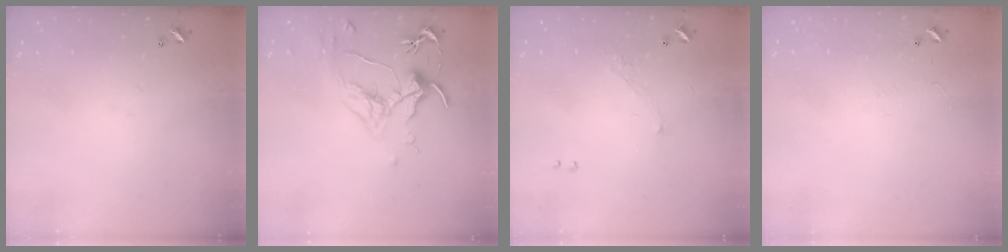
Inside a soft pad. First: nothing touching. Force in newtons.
{"total": 1.7, "press": 1.5, "slide": 0.9}
{"total": 3.1, "press": 3.1, "slide": 0.7}
{"total": 7.7, "press": 7.7, "slide": 0.6}